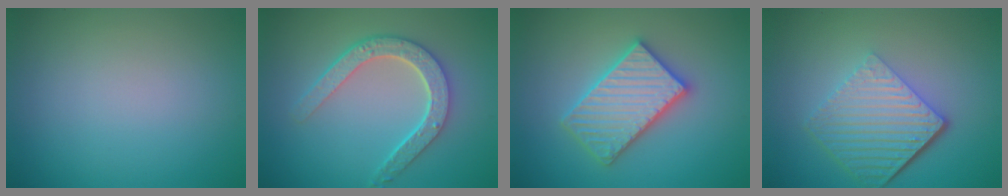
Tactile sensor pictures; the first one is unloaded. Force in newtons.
{"total": 4.5, "press": 3.5, "slide": 2.7}
{"total": 5.6, "press": 5.5, "slide": 0.8}
{"total": 6.5, "press": 4.3, "slide": 4.9}